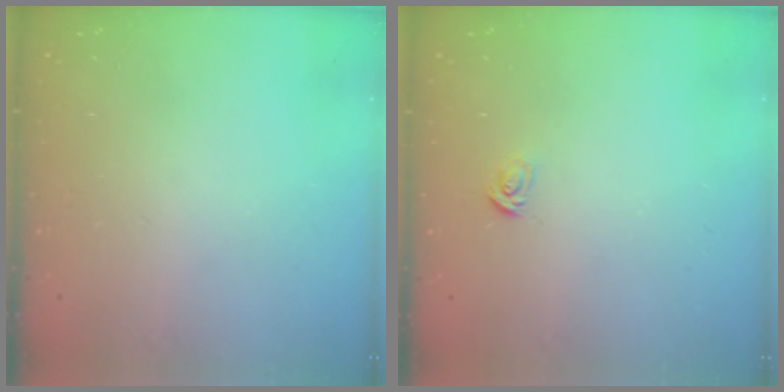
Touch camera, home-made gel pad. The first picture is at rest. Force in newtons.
{"total": 2.6, "press": 2.6, "slide": 0.2}